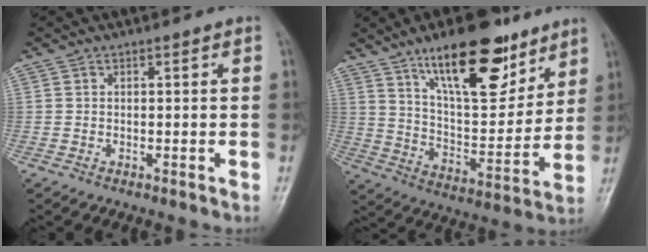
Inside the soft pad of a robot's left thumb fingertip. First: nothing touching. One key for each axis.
{"total": 20.5, "fx": 12.8, "fy": 8.0, "fz": 13.8, "tx": -0.171, "ty": -0.067, "tz": 0.218}